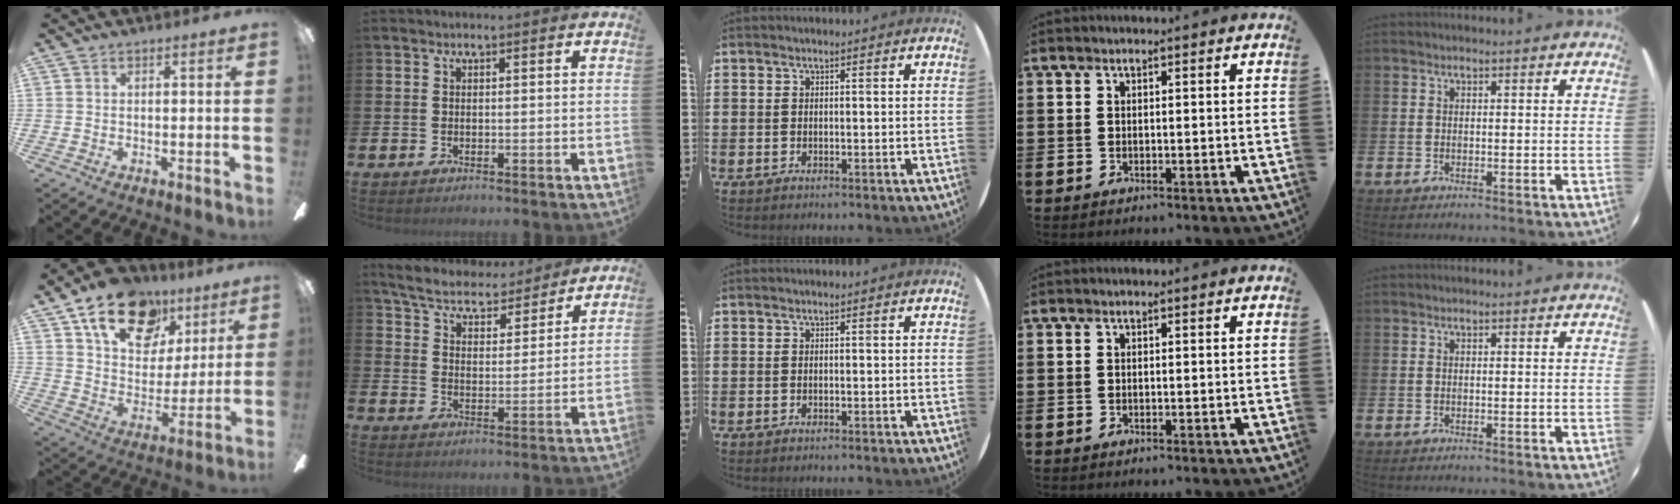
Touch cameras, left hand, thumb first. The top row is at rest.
{"thumb": {"total": 20.5, "force": [11.8, 12.8, 10.8], "torque": [-0.164, -0.052, 0.209]}, "index": {"total": 6.0, "force": [5.8, 1.4, 0.9], "torque": [-0.049, -0.043, 0.098]}}